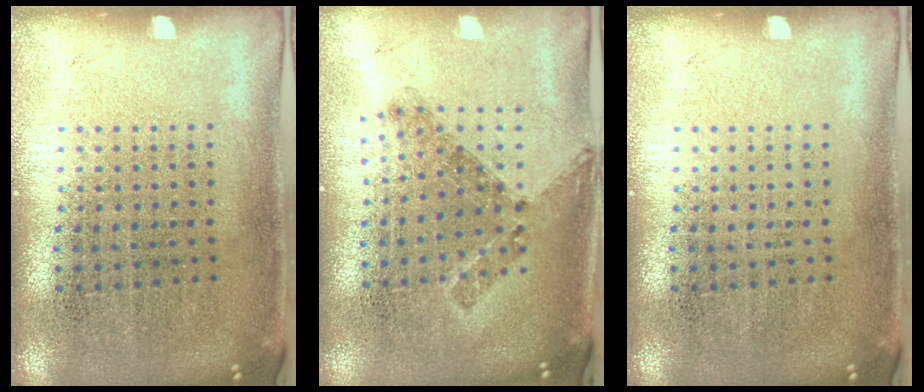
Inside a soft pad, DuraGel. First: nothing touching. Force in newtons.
{"total": 0.8, "press": 0.7, "slide": 0.4}
{"total": 0.0}